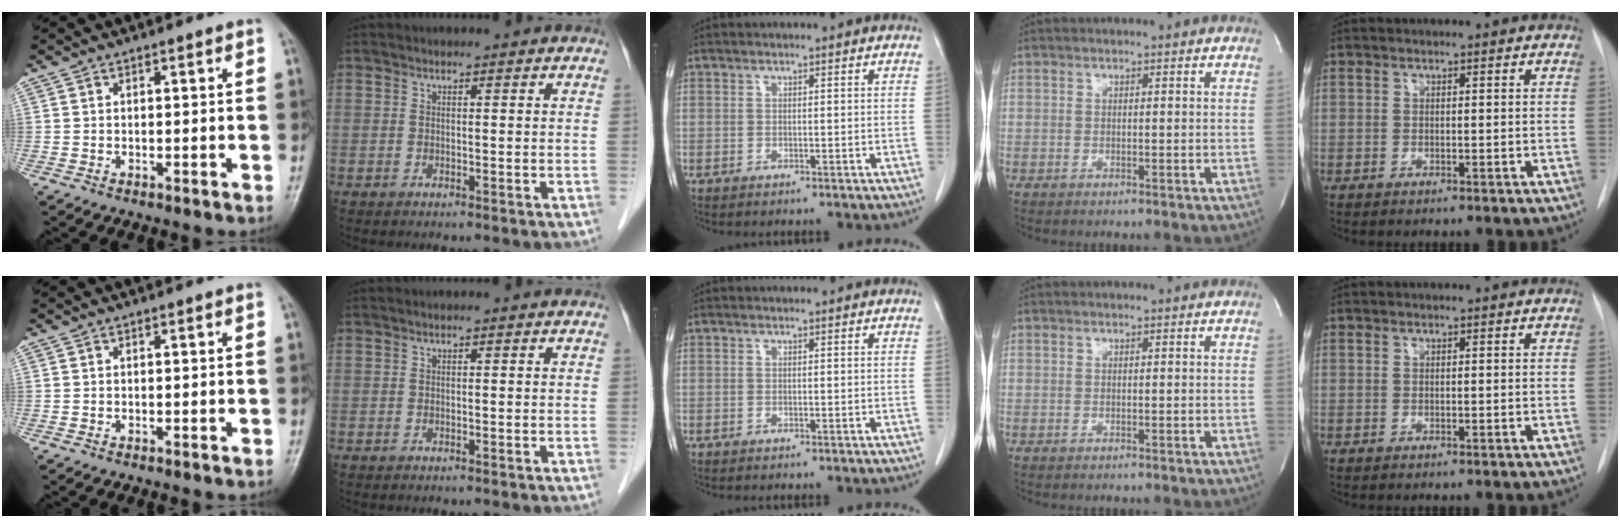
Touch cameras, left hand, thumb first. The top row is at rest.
{}